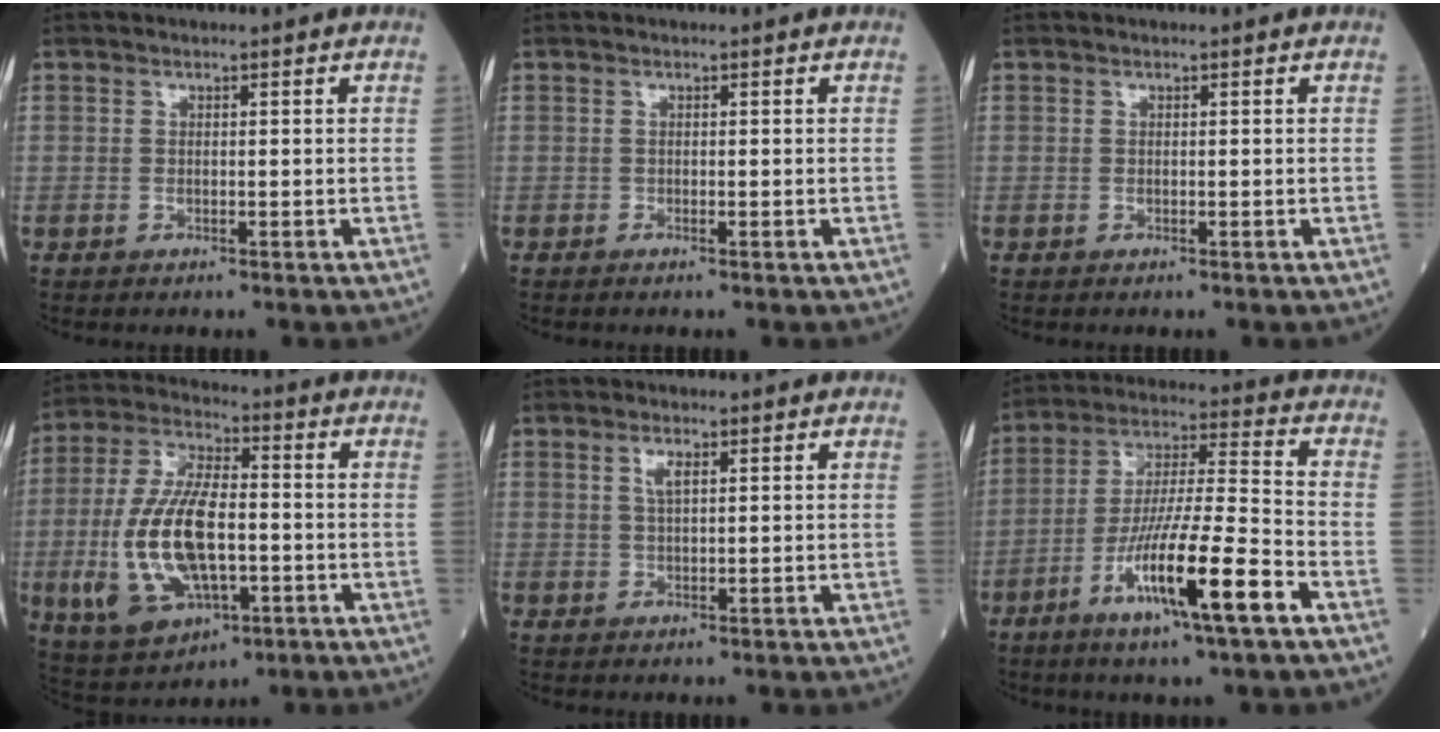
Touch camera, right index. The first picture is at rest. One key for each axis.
{"total": 0.0}
{"total": 0.0}
{"total": 16.9, "fx": -3.2, "fy": 7.4, "fz": 14.8, "tx": -0.315, "ty": 0.002, "tz": -0.048}
{"total": 2.0, "fx": 0.9, "fy": 0.5, "fz": 1.7, "tx": -0.038, "ty": 0.002, "tz": 0.020}
{"total": 15.6, "fx": -7.2, "fy": 0.5, "fz": 13.8, "tx": -0.260, "ty": -0.017, "tz": -0.128}